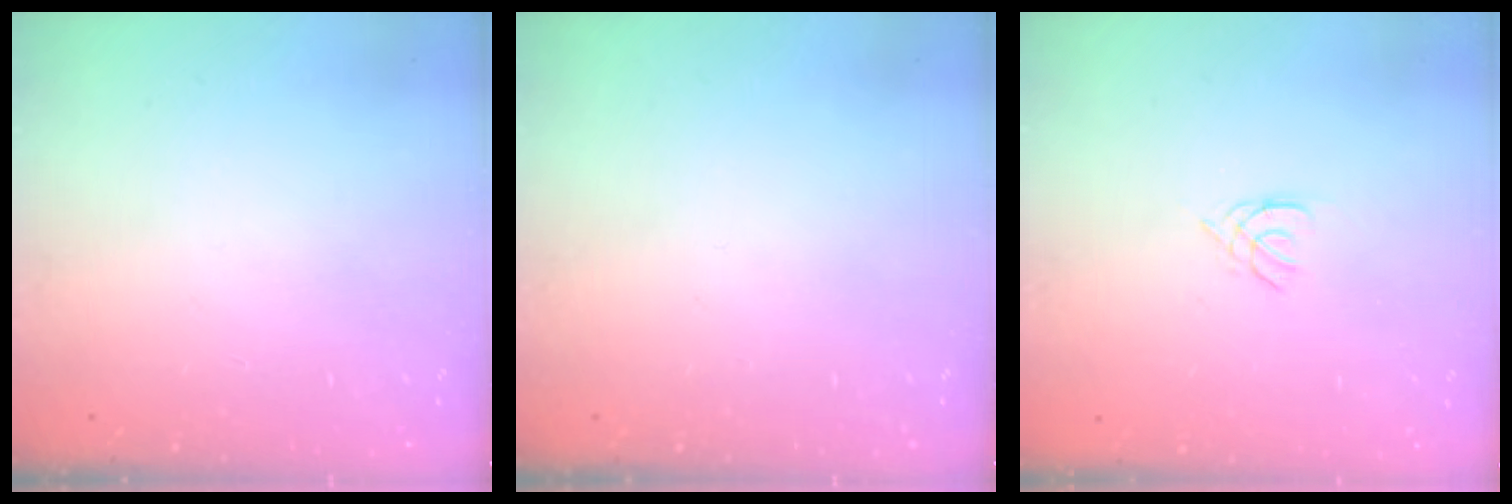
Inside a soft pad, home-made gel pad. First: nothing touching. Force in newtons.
{"total": 0.0}
{"total": 1.4, "press": 1.4, "slide": 0.3}